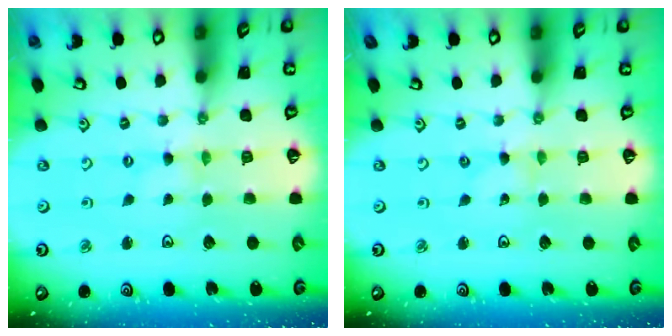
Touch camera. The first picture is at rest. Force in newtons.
{"total": 0.0}